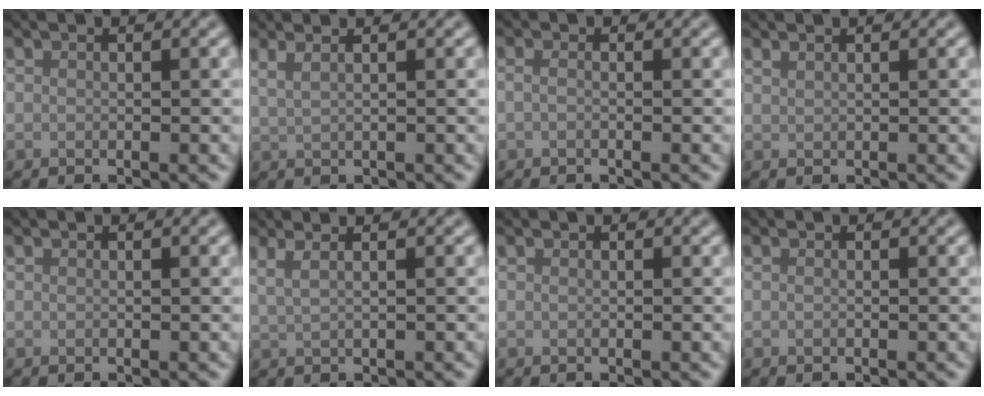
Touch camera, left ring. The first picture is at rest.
{"total": 3.4, "force": [2.1, 1.6, 2.1], "torque": [-0.021, 0.014, 0.009]}
{"total": 0.8, "force": [-0.2, 0.3, 0.7], "torque": [-0.015, -0.005, -0.005]}
{"total": 0.6, "force": [0.6, 0.1, 0.2], "torque": [-0.003, 0.001, 0.011]}
{"total": 0.0}
{"total": 3.7, "force": [2.1, 1.8, 2.5], "torque": [-0.030, 0.016, 0.008]}
{"total": 0.0}
{"total": 0.0}